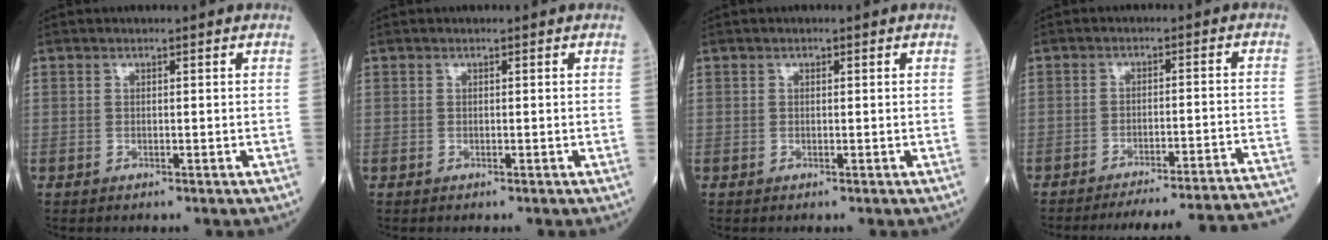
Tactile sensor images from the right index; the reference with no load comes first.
{"total": 0.0}
{"total": 0.0}
{"total": 22.6, "force": [-21.3, -1.6, 7.2], "torque": [-0.036, -0.018, -0.263]}